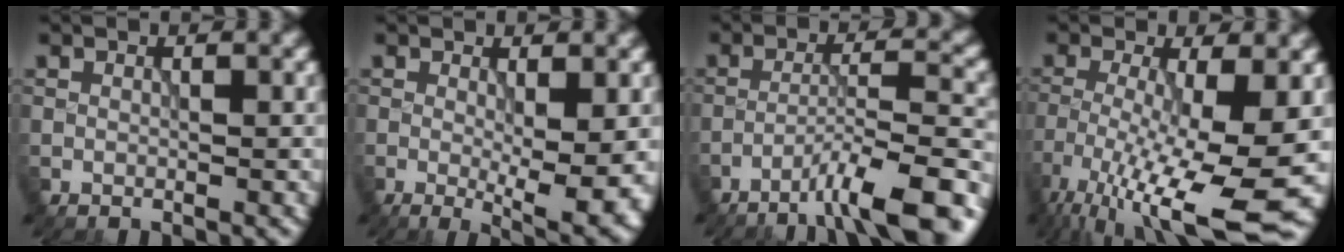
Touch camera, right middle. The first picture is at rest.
{"total": 5.4, "force": [-0.5, 1.4, 5.2], "torque": [-0.078, -0.018, -0.005]}
{"total": 8.3, "force": [-5.4, 1.2, 6.2], "torque": [-0.092, 0.012, -0.089]}
{"total": 12.2, "force": [-5.4, 2.9, 10.6], "torque": [-0.201, -0.028, -0.082]}